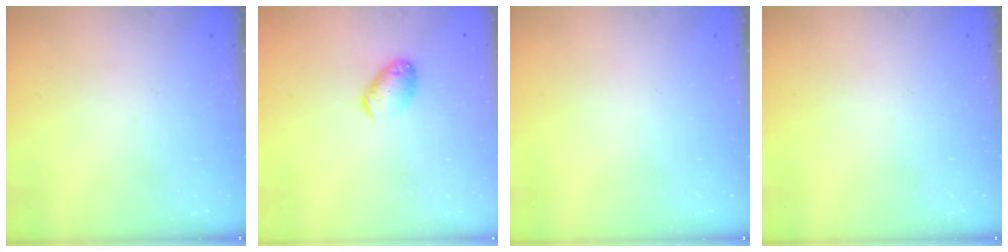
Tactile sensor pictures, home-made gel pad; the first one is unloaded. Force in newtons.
{"total": 8.9, "press": 8.9, "slide": 0.9}
{"total": 0.0}
{"total": 0.0}